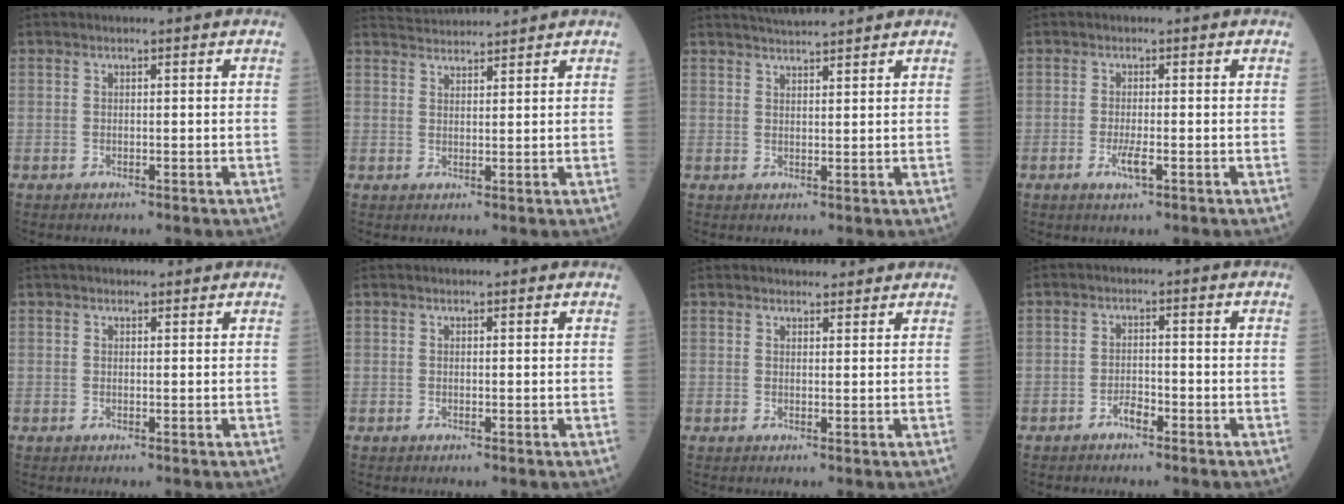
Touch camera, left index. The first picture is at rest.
{"total": 4.4, "force": [4.4, -0.3, 0.1], "torque": [-0.013, 0.029, 0.079]}
{"total": 4.8, "force": [4.5, -0.4, 1.4], "torque": [-0.025, 0.025, 0.073]}
{"total": 2.4, "force": [-1.0, 0.3, 2.2], "torque": [-0.048, -0.005, -0.017]}
{"total": 1.8, "force": [1.6, 0.7, 0.3], "torque": [-0.006, 0.019, 0.023]}
{"total": 0.6, "force": [0.6, 0.2, 0.1], "torque": [-0.009, 0.002, 0.005]}
{"total": 3.2, "force": [3.0, 1.0, 0.5], "torque": [-0.007, 0.011, 0.040]}
{"total": 2.0, "force": [-1.5, 0.6, 1.1], "torque": [-0.023, 0.002, -0.027]}